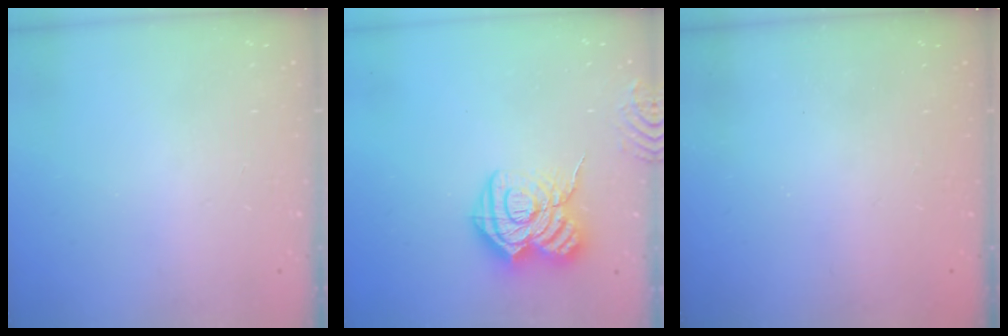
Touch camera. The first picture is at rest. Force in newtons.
{"total": 16.7, "press": 16.7, "slide": 1.4}
{"total": 2.4, "press": 2.3, "slide": 0.7}